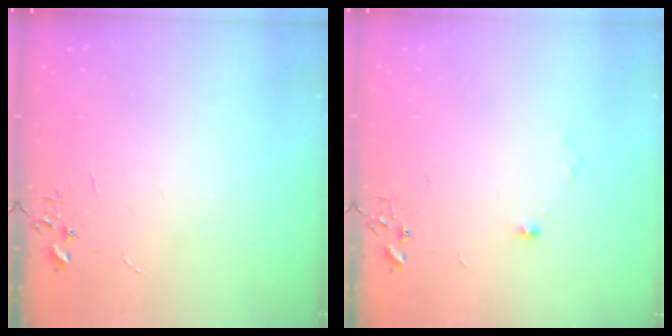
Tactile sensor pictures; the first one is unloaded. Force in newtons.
{"total": 4.5, "press": 4.4, "slide": 0.9}